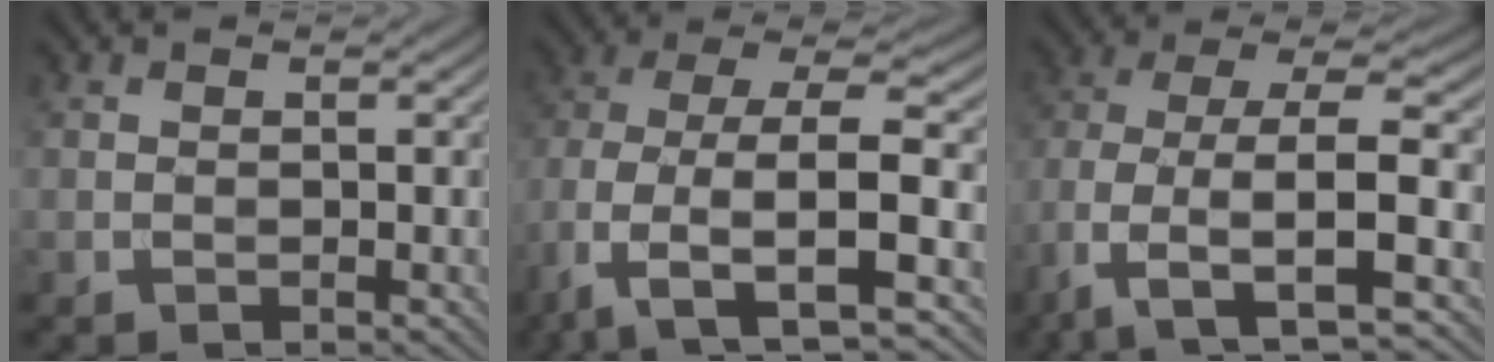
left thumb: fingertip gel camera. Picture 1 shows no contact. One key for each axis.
{"total": 11.4, "fx": -1.9, "fy": 5.5, "fz": 9.8, "tx": -0.204, "ty": -0.008, "tz": -0.047}
{"total": 10.5, "fx": -2.3, "fy": 4.6, "fz": 9.2, "tx": -0.187, "ty": -0.004, "tz": -0.054}